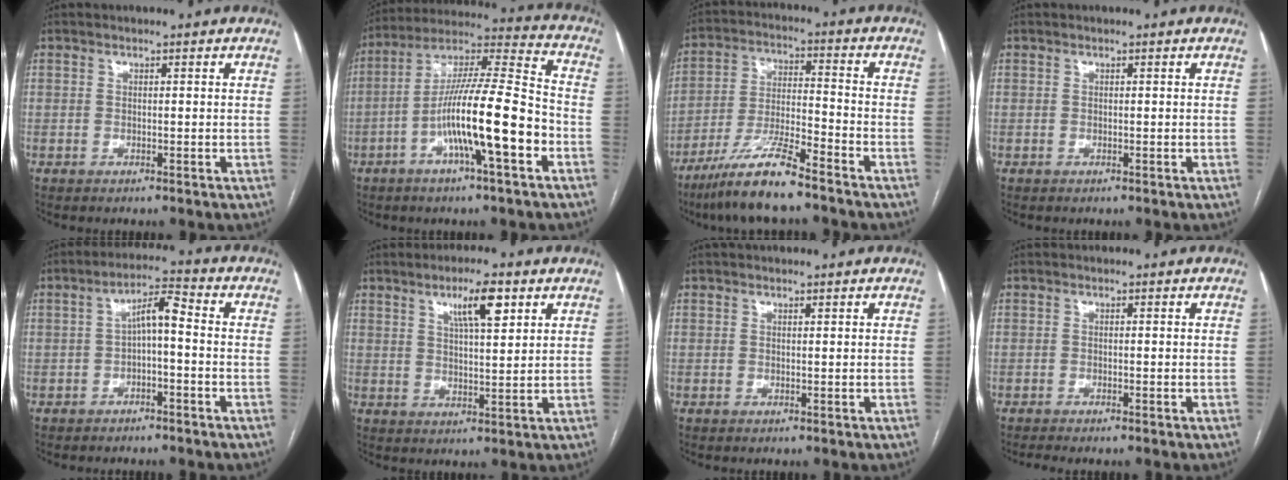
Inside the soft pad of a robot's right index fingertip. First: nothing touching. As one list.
[{"total": 16.5, "force": [-5.6, 1.2, 15.4], "torque": [-0.274, 0.007, -0.099]}, {"total": 11.2, "force": [-8.5, 0.5, 7.3], "torque": [-0.144, -0.023, -0.158]}, {"total": 0.0}, {"total": 5.1, "force": [-0.6, 1.3, 5.0], "torque": [-0.085, 0.026, -0.011]}, {"total": 6.8, "force": [3.6, 1.3, 5.7], "torque": [-0.099, 0.005, 0.061]}, {"total": 0.0}, {"total": 2.3, "force": [-1.9, 0.0, 1.2], "torque": [-0.015, -0.003, -0.027]}]